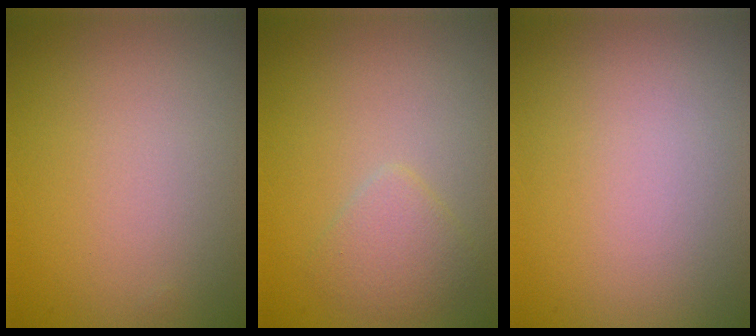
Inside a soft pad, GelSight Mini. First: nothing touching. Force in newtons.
{"total": 2.0, "press": 2.0, "slide": 0.1}
{"total": 0.0}